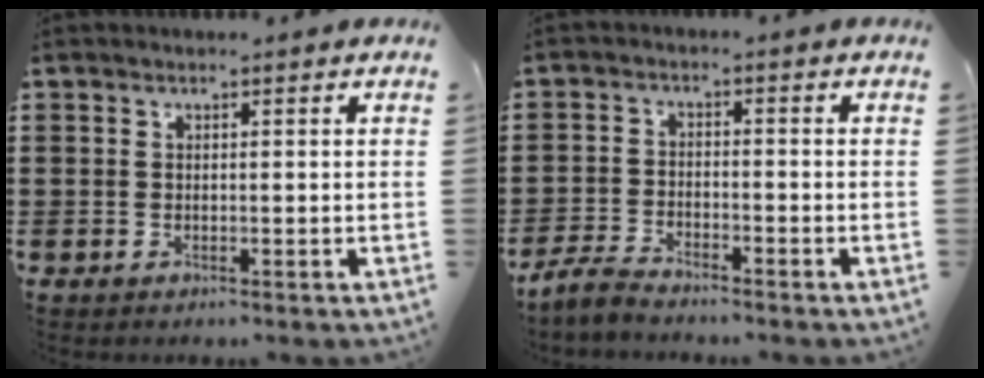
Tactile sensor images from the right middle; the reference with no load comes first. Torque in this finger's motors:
{"motor_torque": [1.01, -0.31, 0.02, 0.03]}